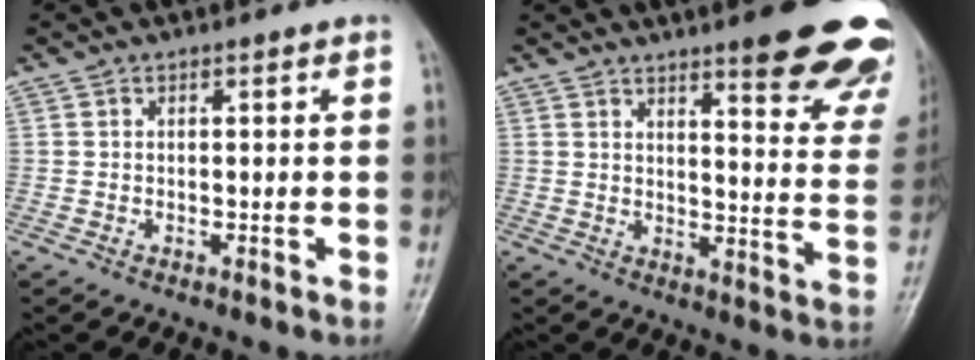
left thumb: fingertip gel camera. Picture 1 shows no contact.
{"total": 19.3, "force": [13.3, 4.3, 13.2], "torque": [-0.126, -0.070, 0.157]}